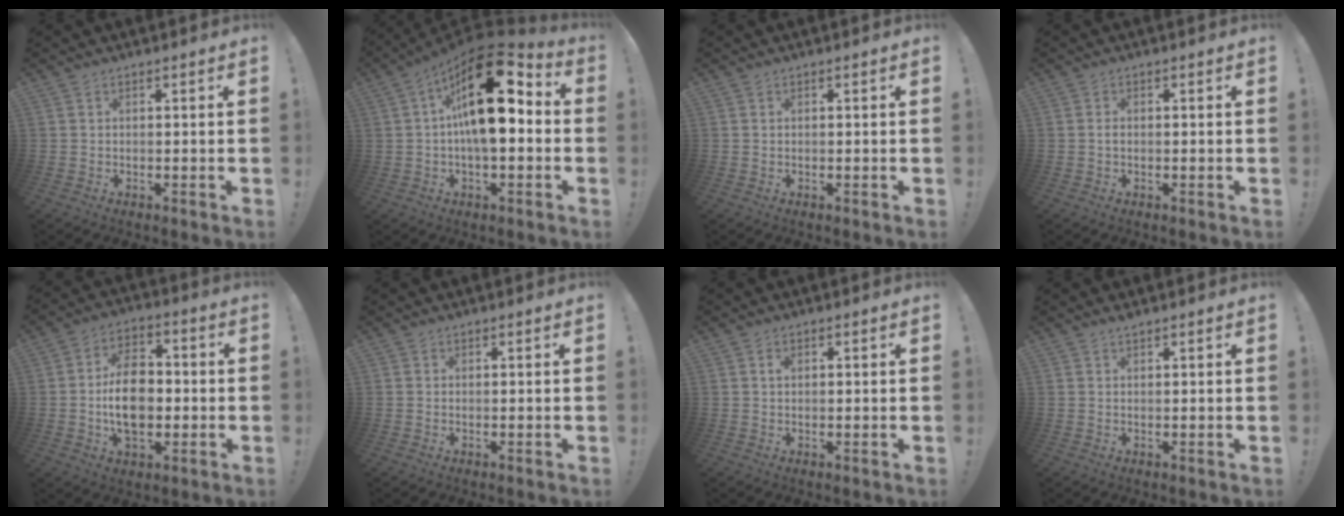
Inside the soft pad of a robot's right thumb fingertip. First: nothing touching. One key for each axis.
{"total": 22.0, "fx": 4.4, "fy": 10.2, "fz": 19.0, "tx": -0.304, "ty": -0.015, "tz": 0.074}
{"total": 0.0}
{"total": 0.8, "fx": -0.3, "fy": 0.4, "fz": 0.7, "tx": -0.015, "ty": 0.003, "tz": -0.005}
{"total": 14.4, "fx": -1.5, "fy": 9.7, "fz": 10.6, "tx": -0.189, "ty": 0.010, "tz": -0.031}
{"total": 0.0}
{"total": 1.0, "fx": 0.3, "fy": 0.7, "fz": 0.6, "tx": 0.002, "ty": -0.003, "tz": 0.003}
{"total": 1.0, "fx": 0.8, "fy": -0.1, "fz": 0.5, "tx": -0.003, "ty": -0.002, "tz": 0.013}